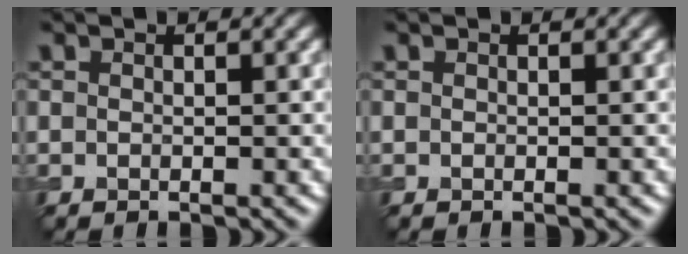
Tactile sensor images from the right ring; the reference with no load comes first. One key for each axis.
{"total": 0.0}